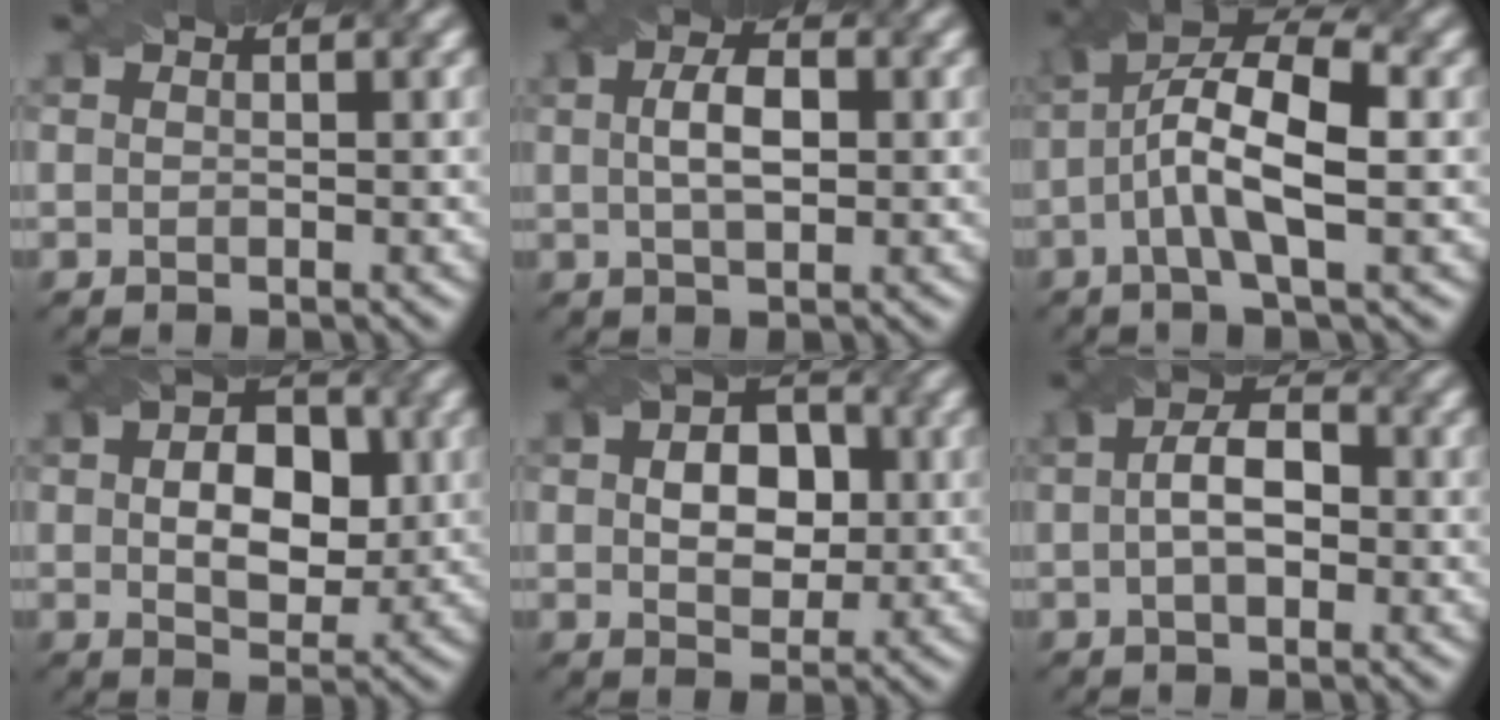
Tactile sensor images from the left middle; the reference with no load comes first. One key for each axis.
{"total": 2.7, "fx": -0.2, "fy": 1.4, "fz": 2.3, "tx": -0.042, "ty": 0.006, "tz": 0.010}
{"total": 7.1, "fx": -1.1, "fy": 2.2, "fz": 6.6, "tx": -0.122, "ty": 0.020, "tz": -0.010}
{"total": 5.4, "fx": -0.1, "fy": 3.8, "fz": 3.9, "tx": -0.050, "ty": 0.005, "tz": 0.011}
{"total": 4.9, "fx": -0.1, "fy": 3.8, "fz": 3.1, "tx": -0.043, "ty": 0.006, "tz": 0.005}
{"total": 3.6, "fx": -0.7, "fy": 2.2, "fz": 2.8, "tx": -0.035, "ty": 0.011, "tz": -0.003}